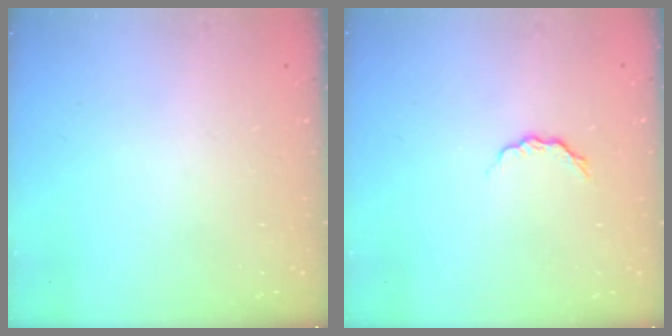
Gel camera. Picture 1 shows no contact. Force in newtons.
{"total": 5.3, "press": 5.2, "slide": 0.6}